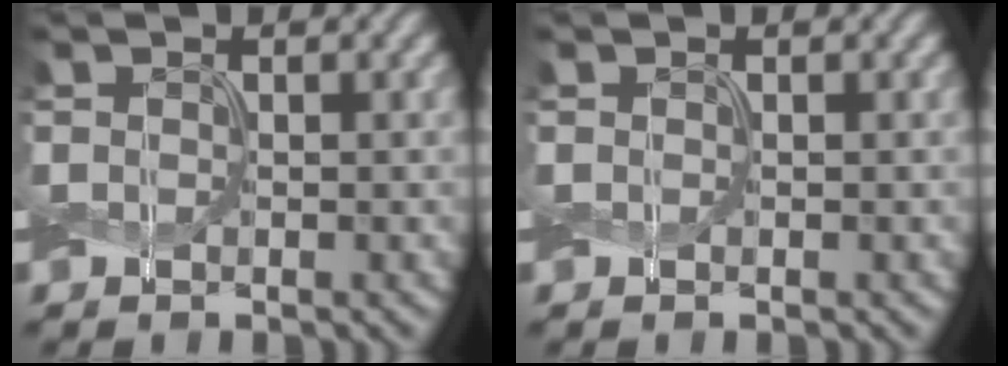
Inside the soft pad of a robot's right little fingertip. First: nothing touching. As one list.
[{"total": 0.0}]